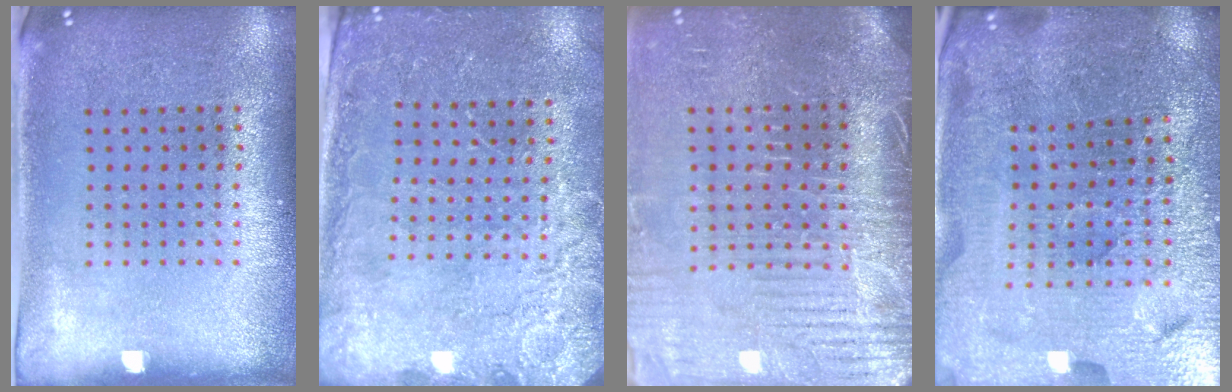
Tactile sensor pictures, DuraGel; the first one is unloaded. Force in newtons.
{"total": 2.5, "press": 2.5, "slide": 0.5}
{"total": 4.3, "press": 3.9, "slide": 1.7}
{"total": 4.9, "press": 4.7, "slide": 1.4}